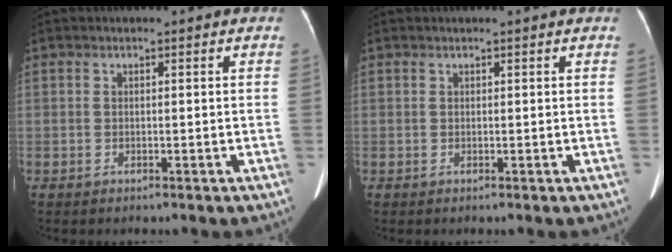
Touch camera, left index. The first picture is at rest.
{"total": 1.7, "force": [1.5, -0.1, 0.7], "torque": [-0.009, 0.018, 0.020]}